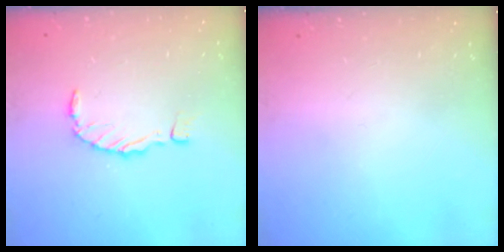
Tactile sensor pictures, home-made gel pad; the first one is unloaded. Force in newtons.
{"total": 0.0}